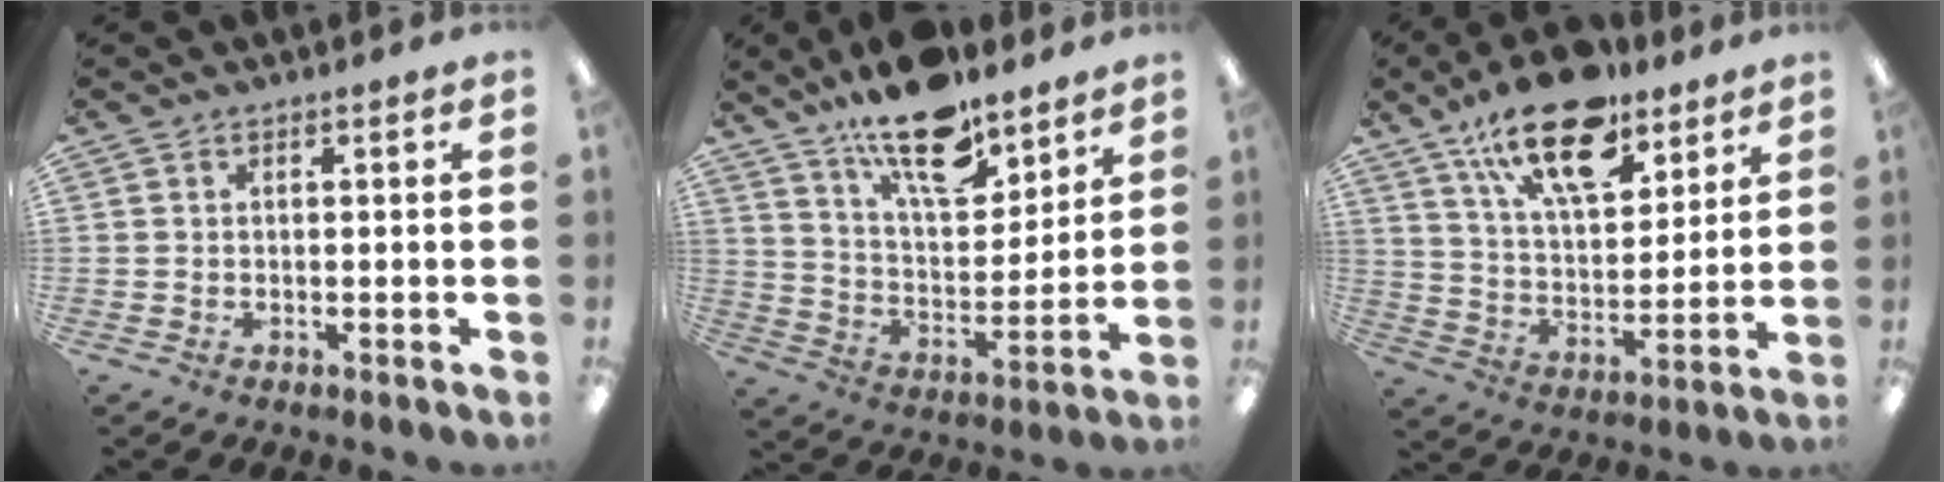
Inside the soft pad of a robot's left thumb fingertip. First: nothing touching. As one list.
[{"total": 17.3, "force": [13.1, 6.6, 9.2], "torque": [-0.150, -0.079, 0.225]}, {"total": 19.2, "force": [13.0, 8.4, 11.3], "torque": [-0.183, -0.062, 0.224]}]